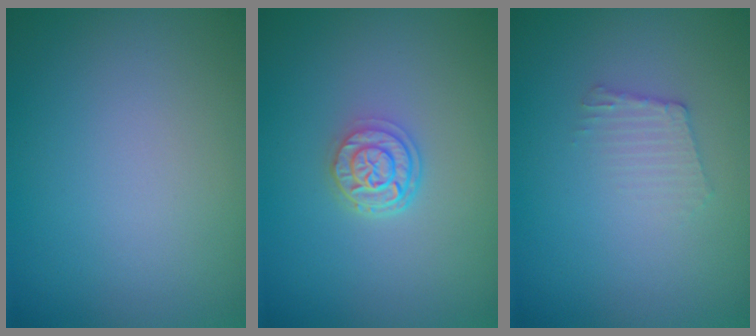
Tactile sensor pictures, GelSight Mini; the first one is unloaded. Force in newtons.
{"total": 2.7, "press": 2.2, "slide": 1.6}
{"total": 1.7, "press": 1.7, "slide": 0.2}